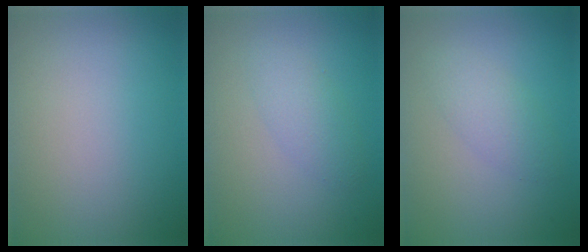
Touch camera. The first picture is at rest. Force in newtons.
{"total": 2.0, "press": 2.0, "slide": 0.0}
{"total": 2.2, "press": 2.2, "slide": 0.1}